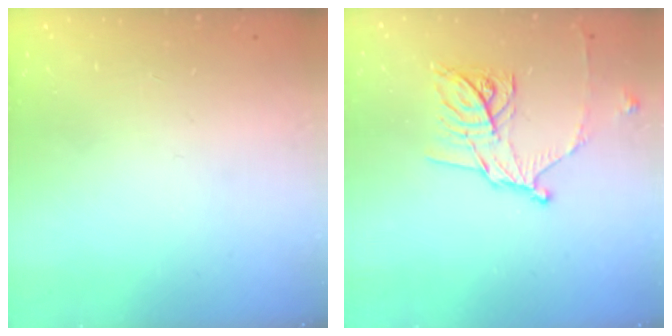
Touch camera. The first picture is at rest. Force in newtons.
{"total": 13.5, "press": 13.5, "slide": 0.1}